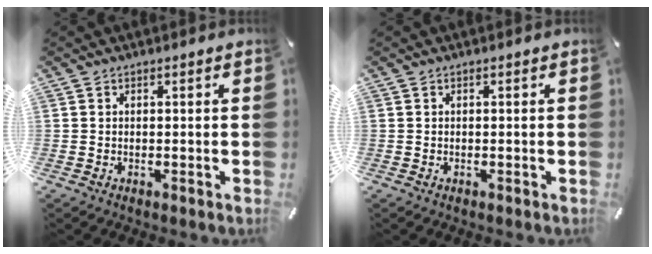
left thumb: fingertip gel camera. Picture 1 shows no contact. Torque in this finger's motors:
{"motor_torque": [0.04, 0.04, 0.03, -0.02, 0.02]}